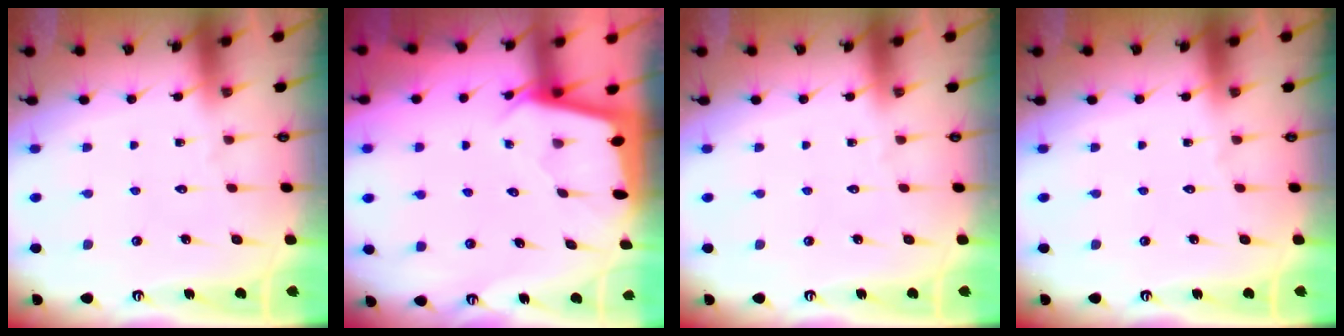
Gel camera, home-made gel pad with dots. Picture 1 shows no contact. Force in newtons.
{"total": 2.1, "press": 2.1, "slide": 0.2}
{"total": 0.0}
{"total": 0.0}